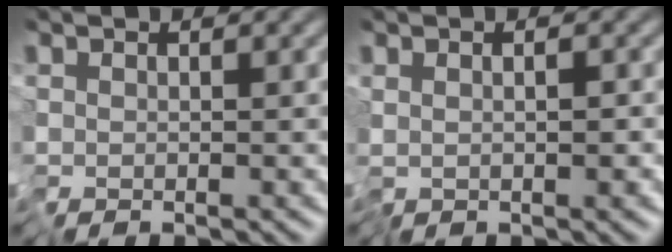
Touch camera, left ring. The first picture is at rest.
{"total": 1.0, "force": [-0.2, 0.2, 0.9], "torque": [-0.013, -0.002, -0.004]}